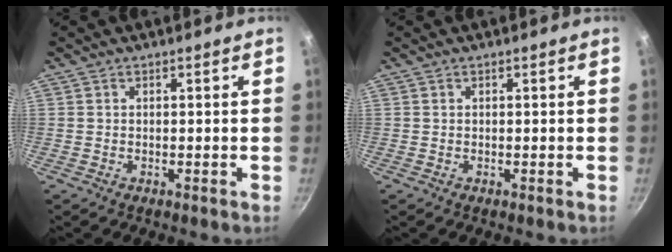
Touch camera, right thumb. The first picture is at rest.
{"total": 0.0}